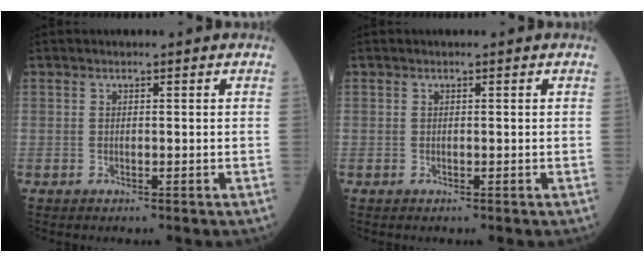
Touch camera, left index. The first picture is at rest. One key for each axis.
{"total": 0.0}